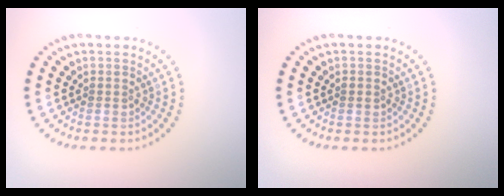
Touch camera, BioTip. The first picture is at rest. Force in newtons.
{"total": 0.6, "press": 0.6, "slide": 0.1}